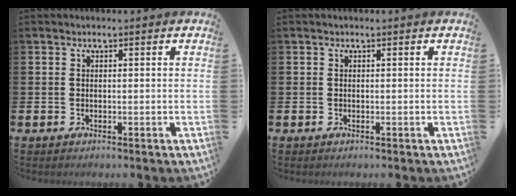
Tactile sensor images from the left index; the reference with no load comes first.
{"total": 0.0}